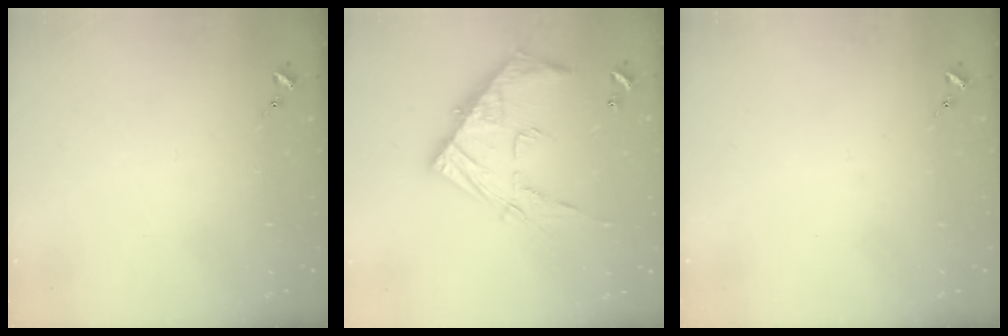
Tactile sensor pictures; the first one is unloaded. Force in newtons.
{"total": 17.3, "press": 17.3, "slide": 1.4}
{"total": 0.0}